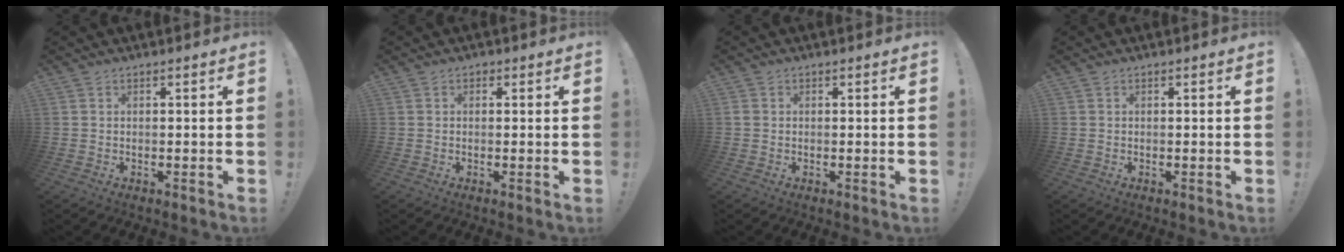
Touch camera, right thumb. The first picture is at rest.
{"total": 0.7, "force": [0.2, 0.6, 0.4], "torque": [0.002, -0.002, 0.001]}
{"total": 0.9, "force": [0.1, 0.8, 0.4], "torque": [-0.006, 0.003, 0.002]}
{"total": 0.0}